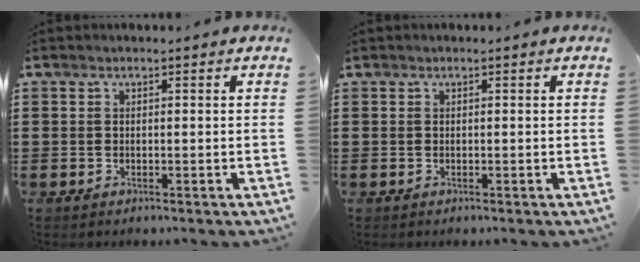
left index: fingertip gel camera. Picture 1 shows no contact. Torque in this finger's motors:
{"motor_torque": [1.06, -1.08, 0.55, 0.11]}